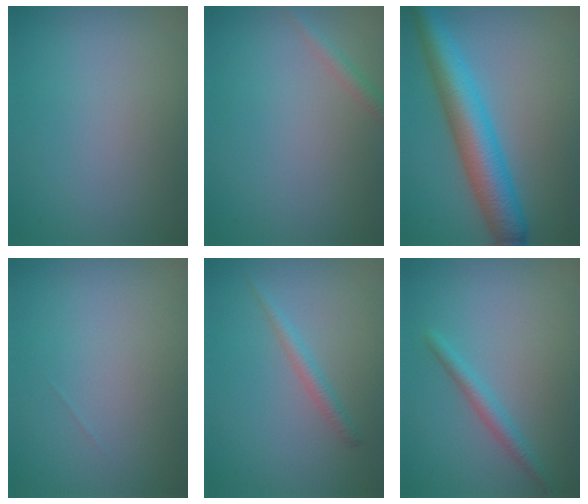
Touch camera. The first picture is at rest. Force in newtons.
{"total": 1.2, "press": 1.2, "slide": 0.1}
{"total": 7.3, "press": 7.3, "slide": 0.2}
{"total": 0.0}
{"total": 1.4, "press": 1.4, "slide": 0.1}
{"total": 1.9, "press": 1.9, "slide": 0.2}